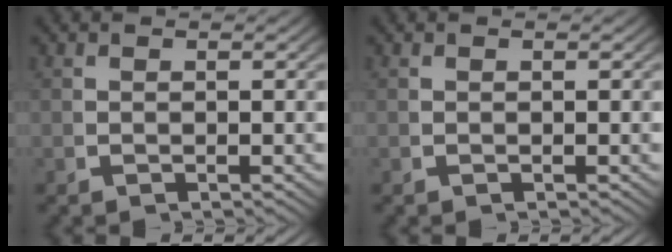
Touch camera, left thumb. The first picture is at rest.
{"total": 0.0}